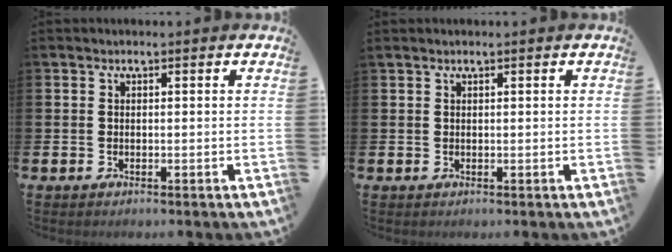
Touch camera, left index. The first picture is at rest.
{"total": 0.0}